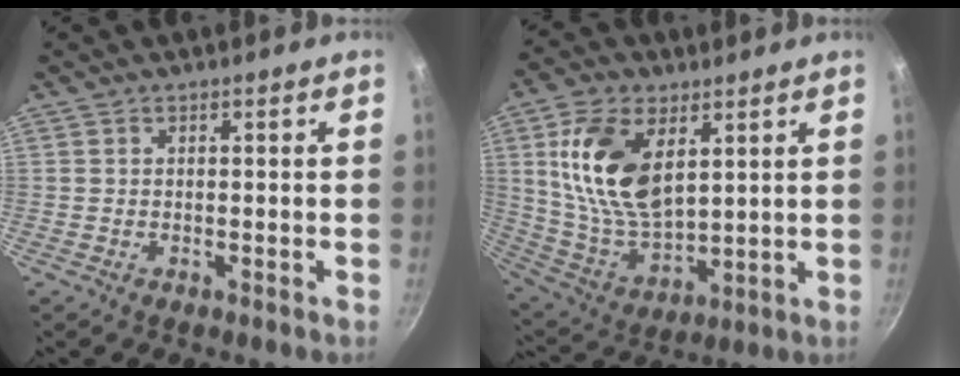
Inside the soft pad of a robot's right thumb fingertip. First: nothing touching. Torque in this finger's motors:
{"motor_torque": [2.03, 1.88, 1.49, -0.16, 0.47]}